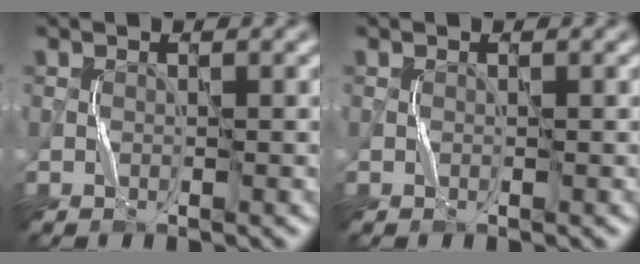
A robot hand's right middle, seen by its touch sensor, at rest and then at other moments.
{"total": 0.0}